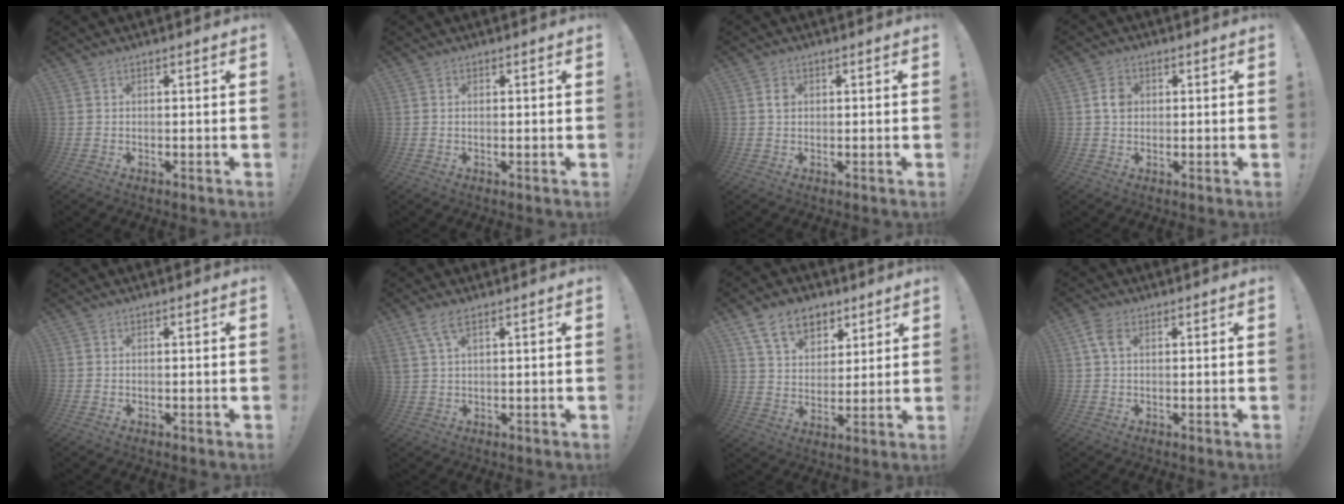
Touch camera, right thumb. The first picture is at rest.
{"total": 0.6, "force": [0.1, 0.0, 0.6], "torque": [-0.007, -0.003, 0.000]}
{"total": 1.8, "force": [0.4, 1.3, 1.1], "torque": [-0.006, -0.002, 0.004]}
{"total": 4.1, "force": [0.6, 3.2, 2.4], "torque": [-0.024, 0.000, 0.007]}
{"total": 0.0}
{"total": 5.5, "force": [3.2, 1.7, 4.1], "torque": [-0.082, -0.002, 0.062]}
{"total": 13.2, "force": [7.8, 8.9, 5.9], "torque": [-0.087, -0.039, 0.148]}
{"total": 4.2, "force": [1.5, 2.6, 3.0], "torque": [-0.064, 0.003, 0.026]}